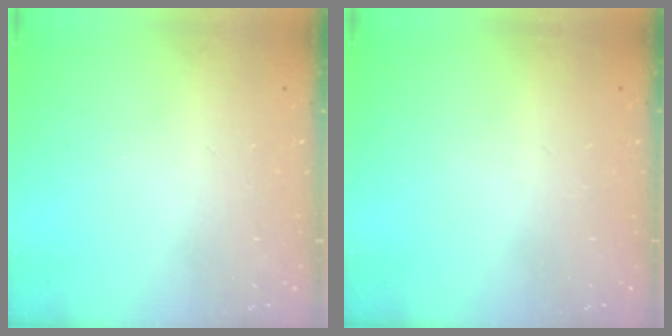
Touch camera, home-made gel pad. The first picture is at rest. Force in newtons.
{"total": 0.0}